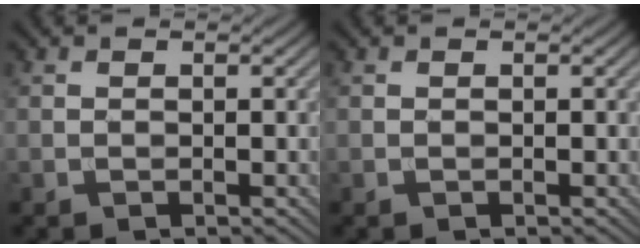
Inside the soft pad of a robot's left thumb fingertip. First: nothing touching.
{"total": 0.0}